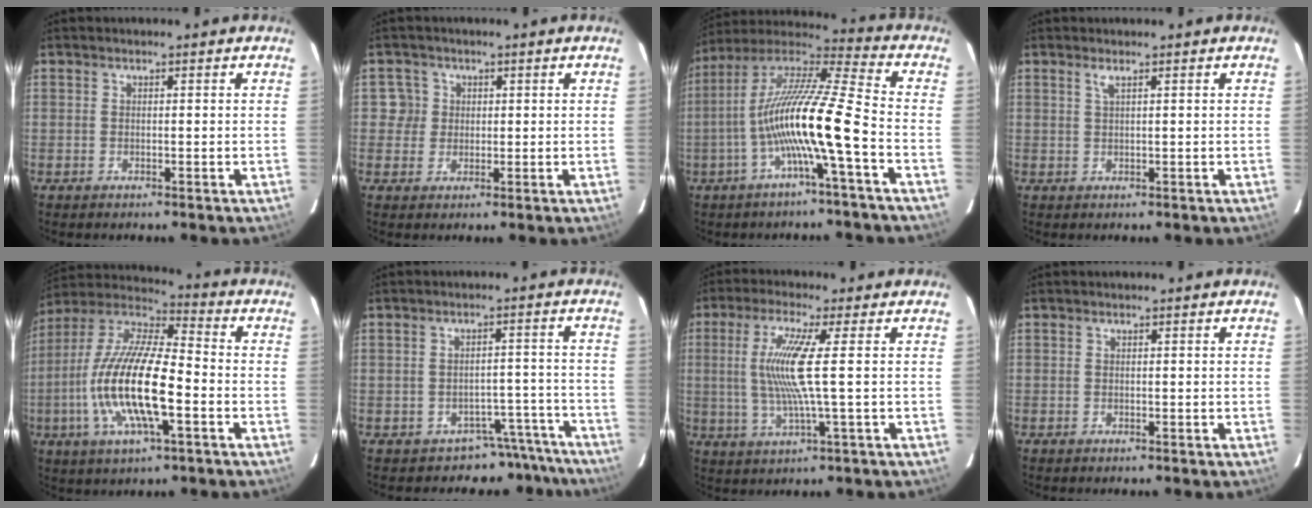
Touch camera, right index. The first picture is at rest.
{"total": 3.1, "force": [0.5, 3.0, 0.0], "torque": [0.019, 0.020, 0.007]}
{"total": 15.7, "force": [-4.8, 0.0, 14.9], "torque": [-0.272, 0.003, -0.098]}
{"total": 1.1, "force": [0.6, -0.4, 0.8], "torque": [-0.016, 0.001, 0.012]}
{"total": 19.1, "force": [-4.6, 5.6, 17.6], "torque": [-0.352, -0.010, -0.094]}
{"total": 8.0, "force": [-6.9, 4.0, -0.4], "torque": [0.028, 0.058, -0.071]}
{"total": 9.8, "force": [0.8, -0.6, 9.7], "torque": [-0.193, -0.006, 0.021]}
{"total": 0.0}